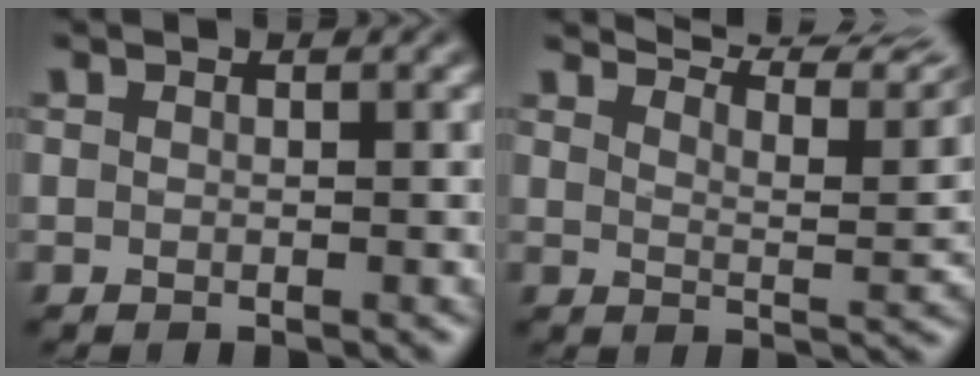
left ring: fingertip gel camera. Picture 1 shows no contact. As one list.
[{"total": 10.6, "force": [9.2, 2.2, 4.9], "torque": [-0.069, 0.014, 0.105]}]